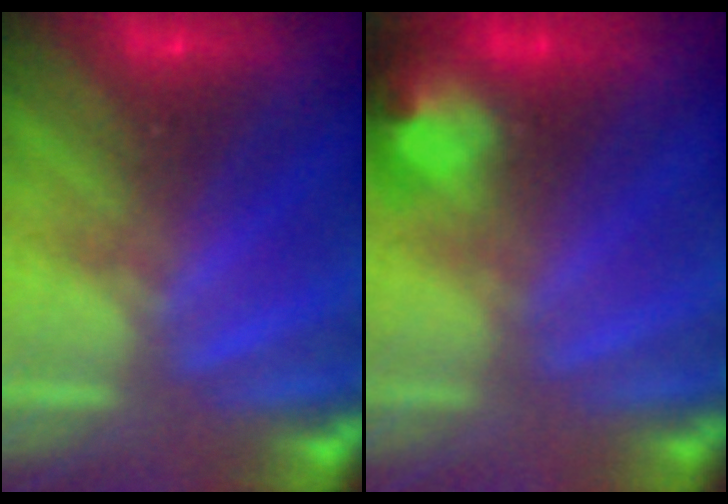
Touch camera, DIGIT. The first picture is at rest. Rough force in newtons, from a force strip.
{"total": 6.2}